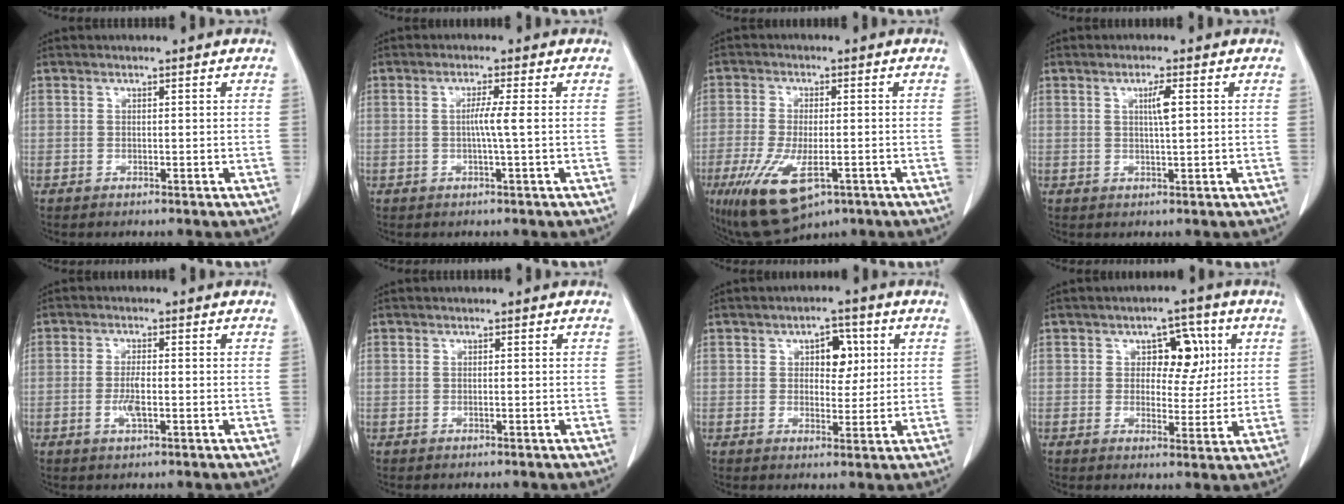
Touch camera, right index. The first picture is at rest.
{"total": 2.7, "force": [-0.1, -0.7, 2.6], "torque": [-0.047, -0.001, -0.004]}
{"total": 11.8, "force": [-5.6, 4.4, 9.4], "torque": [-0.180, -0.022, -0.085]}
{"total": 2.7, "force": [0.7, 0.0, 2.6], "torque": [-0.046, -0.001, 0.012]}
{"total": 3.3, "force": [-0.8, 0.8, 3.1], "torque": [-0.067, -0.003, -0.013]}
{"total": 0.0}
{"total": 5.0, "force": [1.5, 2.9, 3.8], "torque": [-0.050, 0.012, 0.024]}
{"total": 6.6, "force": [1.9, 3.9, 5.0], "torque": [-0.056, 0.014, 0.028]}